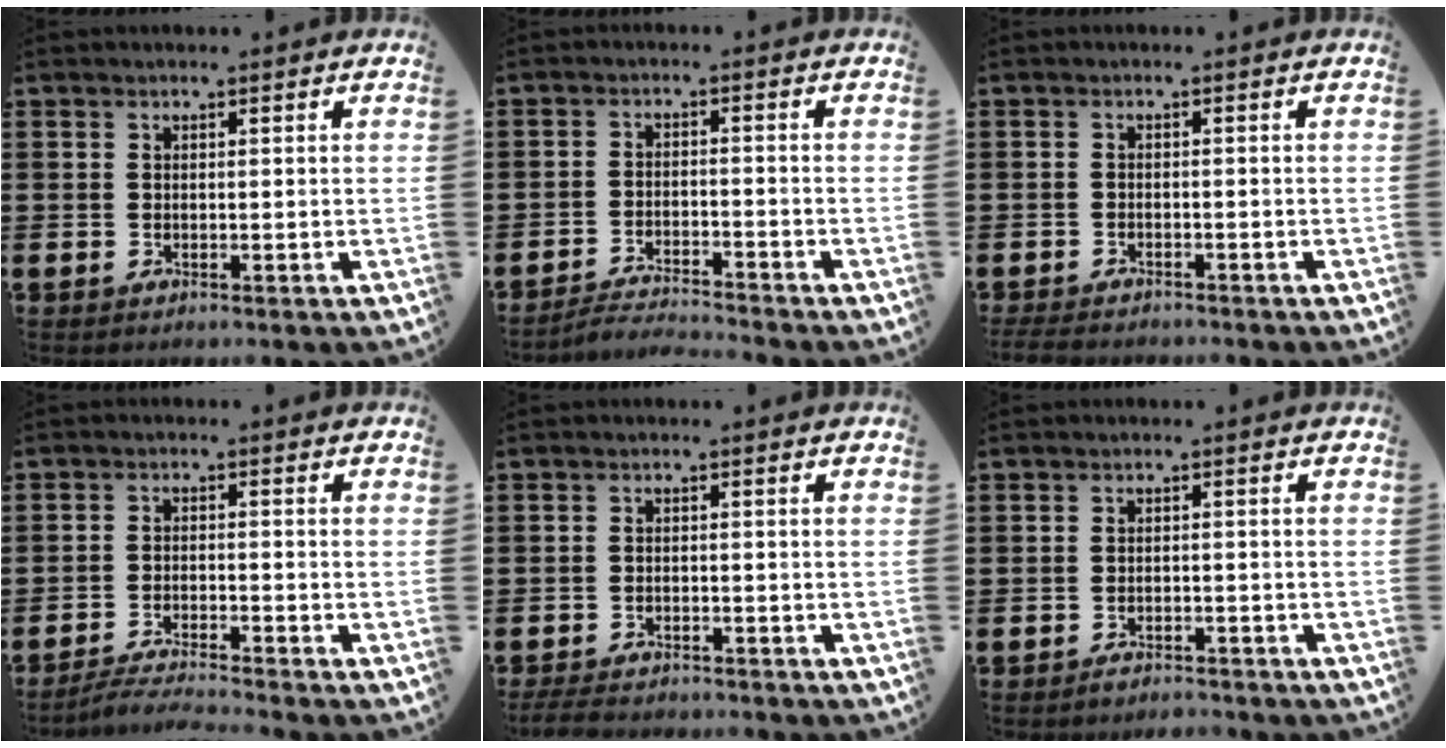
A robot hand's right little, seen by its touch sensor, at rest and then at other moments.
{"total": 2.6, "force": [-2.6, -0.2, 0.1], "torque": [-0.005, 0.002, -0.055]}
{"total": 1.6, "force": [-1.5, 0.2, 0.5], "torque": [-0.010, 0.004, -0.031]}
{"total": 2.9, "force": [-2.8, -0.3, 0.6], "torque": [-0.010, 0.001, -0.057]}
{"total": 2.3, "force": [-2.3, 0.2, 0.4], "torque": [-0.009, 0.005, -0.048]}
{"total": 1.6, "force": [-1.6, 0.1, 0.0], "torque": [-0.007, 0.003, -0.034]}